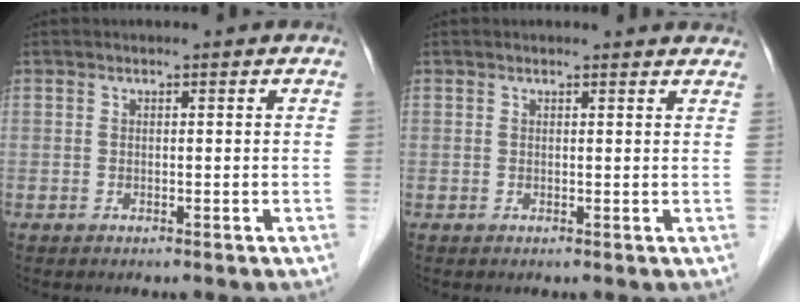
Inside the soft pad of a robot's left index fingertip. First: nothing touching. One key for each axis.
{"total": 3.9, "fx": 3.8, "fy": 0.5, "fz": 0.7, "tx": -0.010, "ty": 0.001, "tz": 0.029}